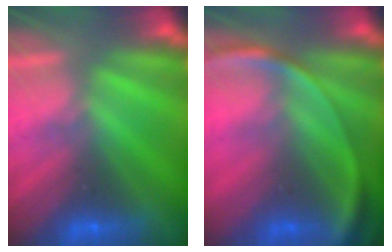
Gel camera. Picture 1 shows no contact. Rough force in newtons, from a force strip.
{"total": 2.8}